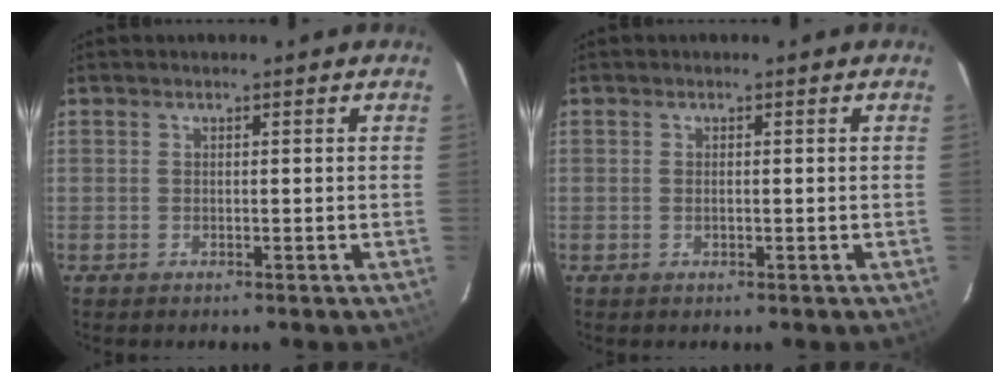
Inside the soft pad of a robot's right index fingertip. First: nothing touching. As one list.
[{"total": 0.7, "force": [-0.2, 0.3, 0.6], "torque": [-0.010, 0.001, -0.004]}]